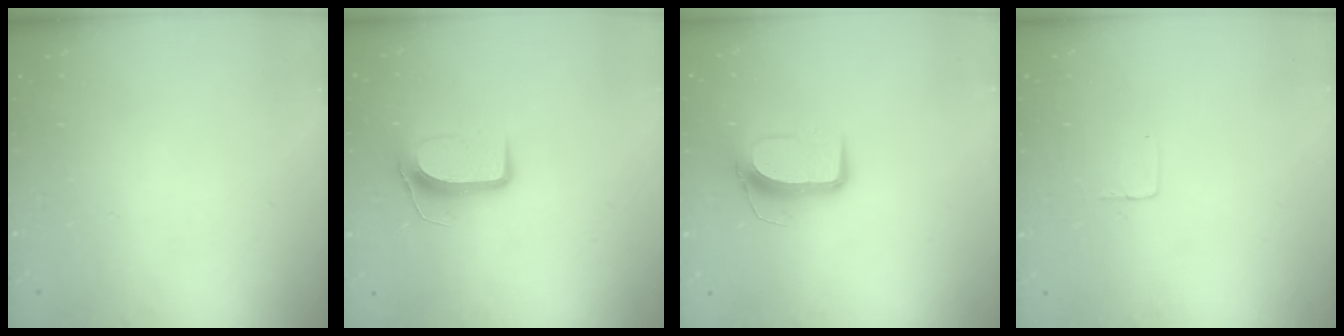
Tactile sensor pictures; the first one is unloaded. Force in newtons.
{"total": 9.5, "press": 9.5, "slide": 0.3}
{"total": 10.1, "press": 10.1, "slide": 0.2}
{"total": 2.5, "press": 2.5, "slide": 0.1}